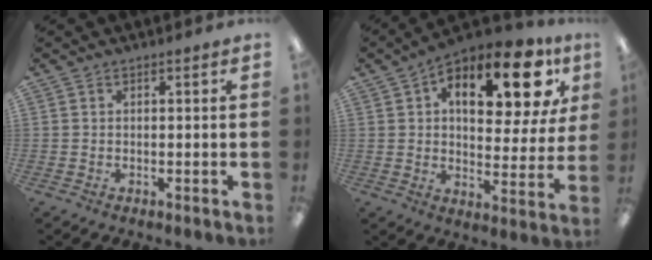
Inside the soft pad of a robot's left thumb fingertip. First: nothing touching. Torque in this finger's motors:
{"motor_torque": [1.01, 1.10, 1.40, -1.37, 0.50]}